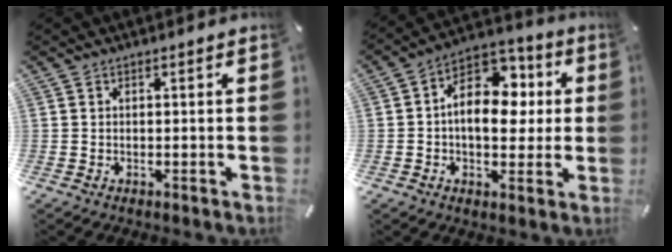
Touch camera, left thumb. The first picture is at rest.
{"total": 14.0, "force": [1.0, 10.1, 9.6], "torque": [-0.147, -0.009, 0.019]}